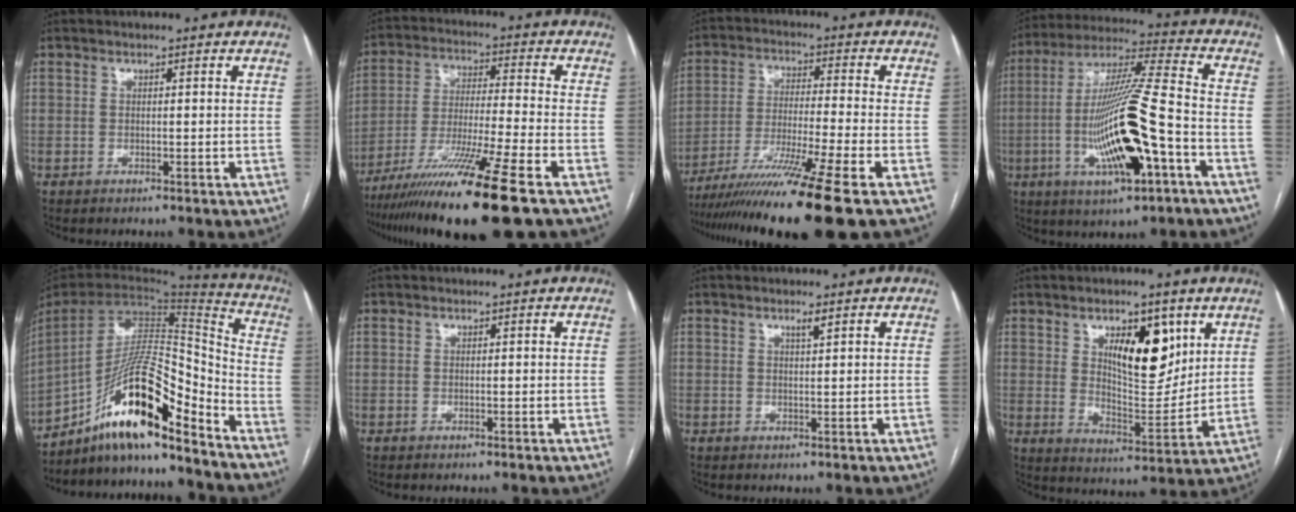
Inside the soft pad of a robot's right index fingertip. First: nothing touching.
{"total": 17.2, "force": [-11.5, -1.2, 12.7], "torque": [-0.230, -0.045, -0.202]}
{"total": 15.9, "force": [-11.6, -2.5, 10.6], "torque": [-0.182, -0.044, -0.198]}
{"total": 19.1, "force": [-5.2, 2.2, 18.3], "torque": [-0.367, -0.008, -0.087]}
{"total": 17.4, "force": [-13.0, 2.5, 11.4], "torque": [-0.209, 0.022, -0.228]}
{"total": 0.0}
{"total": 1.3, "force": [0.8, 0.0, 1.0], "torque": [-0.019, -0.002, 0.016]}
{"total": 11.5, "force": [5.1, 4.5, 9.3], "torque": [-0.146, -0.004, 0.092]}